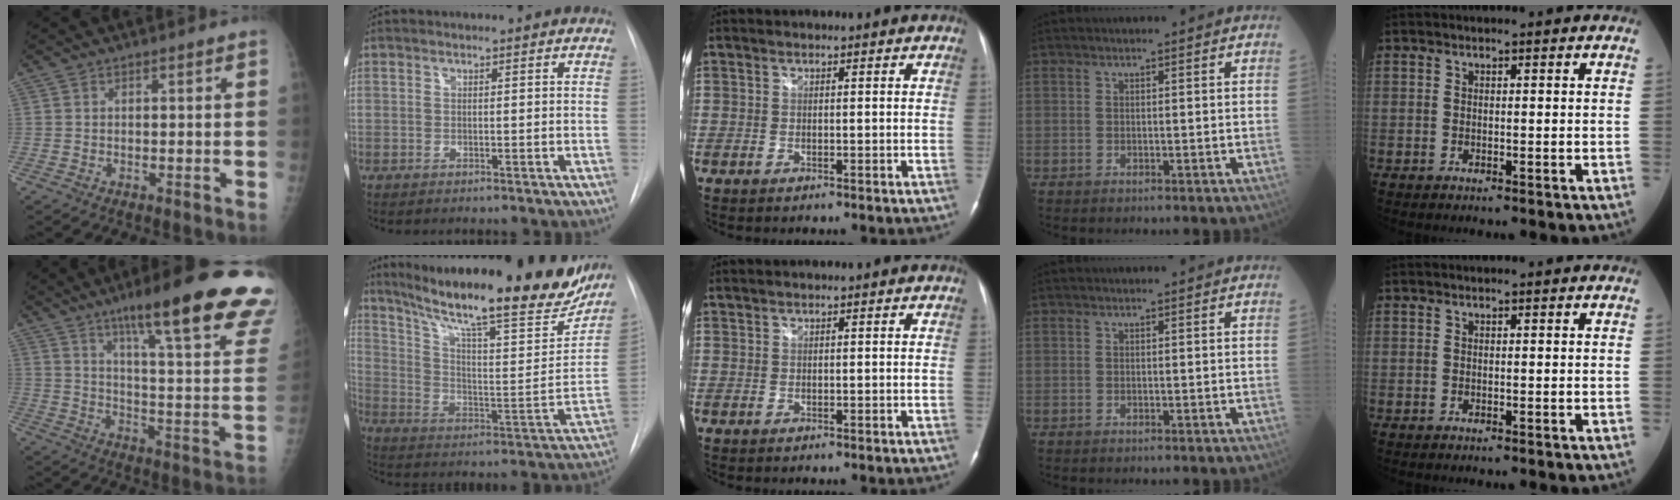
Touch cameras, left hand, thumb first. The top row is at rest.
{"thumb": {"total": 27.6, "force": [18.2, 3.7, 20.4], "torque": [-0.248, -0.069, 0.254]}, "index": {"total": 28.8, "force": [23.5, 4.4, 15.9], "torque": [-0.253, -0.056, 0.325]}}